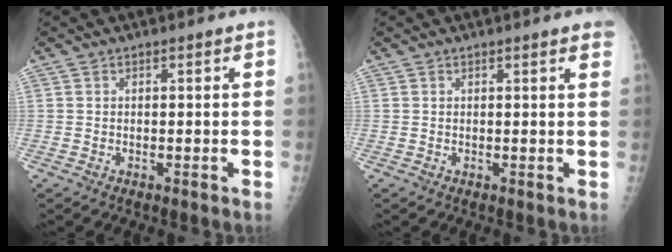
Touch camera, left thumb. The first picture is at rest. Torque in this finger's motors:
{"motor_torque": [2.02, 1.10, 0.24, -0.26, 0.11]}